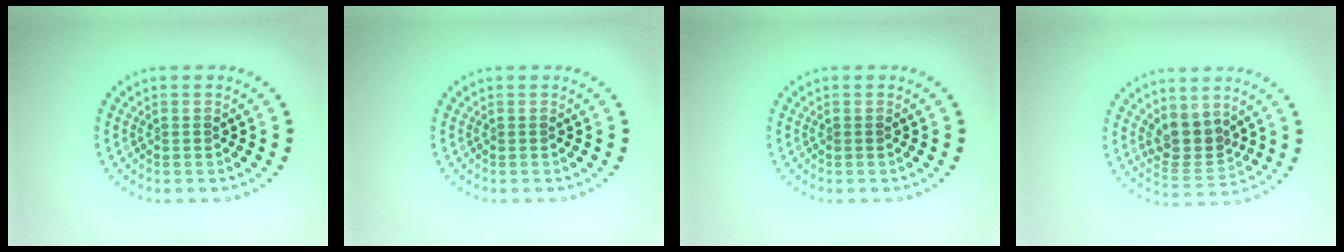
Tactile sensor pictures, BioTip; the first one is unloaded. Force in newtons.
{"total": 0.0}
{"total": 0.0}
{"total": 3.4, "press": 2.8, "slide": 1.9}